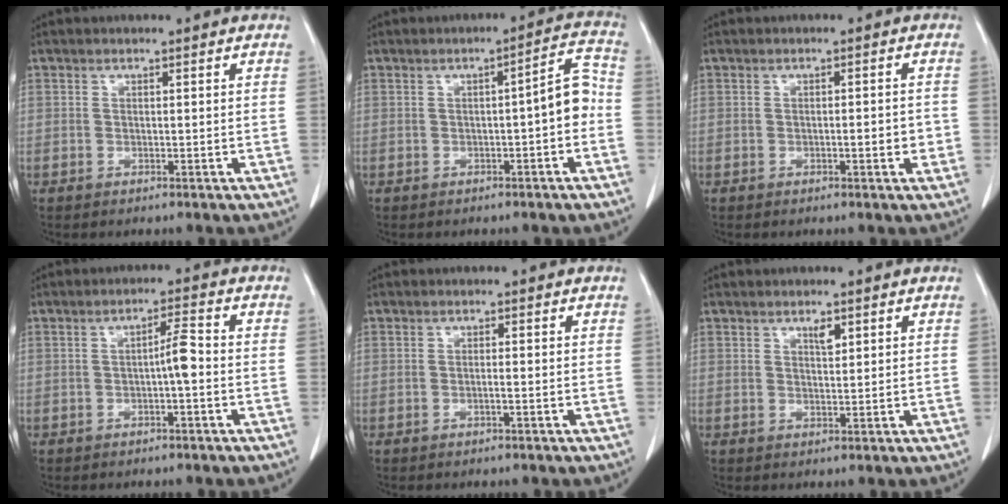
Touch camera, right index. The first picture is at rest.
{"total": 5.2, "force": [-0.9, 0.8, 5.0], "torque": [-0.060, 0.021, -0.015]}
{"total": 2.4, "force": [-0.6, 0.6, 2.2], "torque": [-0.033, 0.001, -0.008]}
{"total": 3.4, "force": [-0.6, 0.2, 3.3], "torque": [-0.051, 0.005, -0.012]}
{"total": 0.7, "force": [-0.3, -0.1, 0.7], "torque": [-0.012, 0.001, -0.005]}
{"total": 1.7, "force": [1.0, 0.5, 1.2], "torque": [-0.020, -0.002, 0.017]}